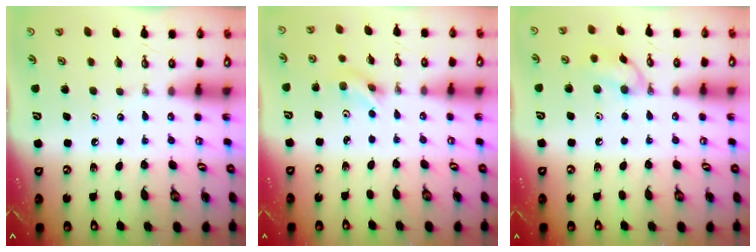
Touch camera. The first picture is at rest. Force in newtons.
{"total": 2.6, "press": 2.4, "slide": 0.9}
{"total": 9.8, "press": 9.4, "slide": 2.9}